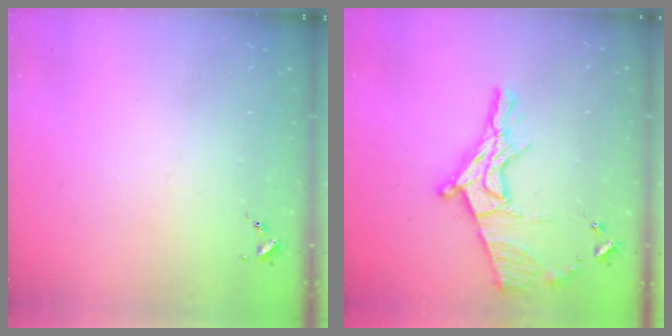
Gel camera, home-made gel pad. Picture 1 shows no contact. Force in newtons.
{"total": 18.9, "press": 18.9, "slide": 1.3}